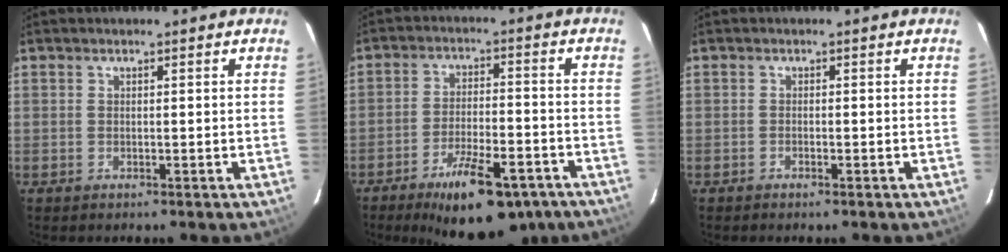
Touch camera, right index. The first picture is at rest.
{"total": 16.2, "force": [-11.1, 5.6, 10.4], "torque": [-0.181, -0.014, -0.161]}
{"total": 0.6, "force": [-0.6, 0.1, 0.2], "torque": [-0.003, -0.001, -0.010]}